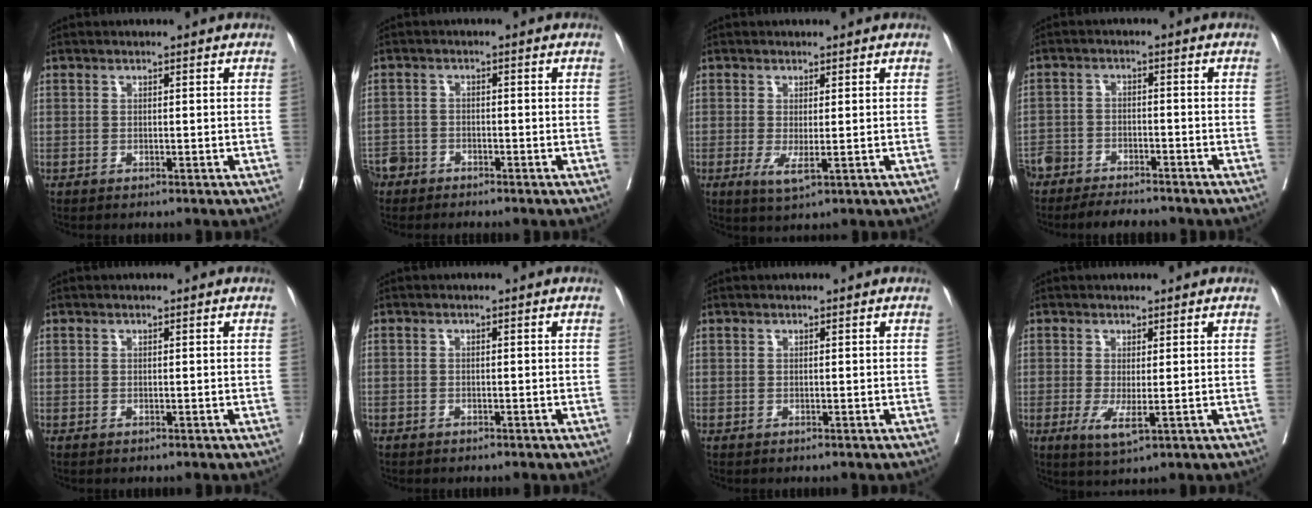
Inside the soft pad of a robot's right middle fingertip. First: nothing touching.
{"total": 3.8, "force": [-3.2, 2.0, 0.3], "torque": [-0.004, 0.001, -0.066]}
{"total": 3.0, "force": [-0.6, 0.7, 2.9], "torque": [-0.051, -0.010, -0.003]}
{"total": 8.5, "force": [-7.6, 2.5, 2.7], "torque": [-0.040, -0.003, -0.118]}
{"total": 0.0}
{"total": 0.8, "force": [-0.6, 0.5, 0.0], "torque": [-0.009, 0.002, -0.013]}
{"total": 0.0}
{"total": 3.8, "force": [-0.9, 0.8, 3.6], "torque": [-0.067, -0.011, -0.008]}